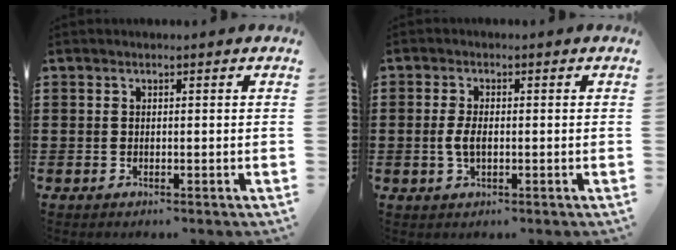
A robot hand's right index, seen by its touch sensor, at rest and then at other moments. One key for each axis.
{"total": 3.0, "fx": -0.4, "fy": 1.4, "fz": 2.7, "tx": -0.066, "ty": -0.002, "tz": -0.012}